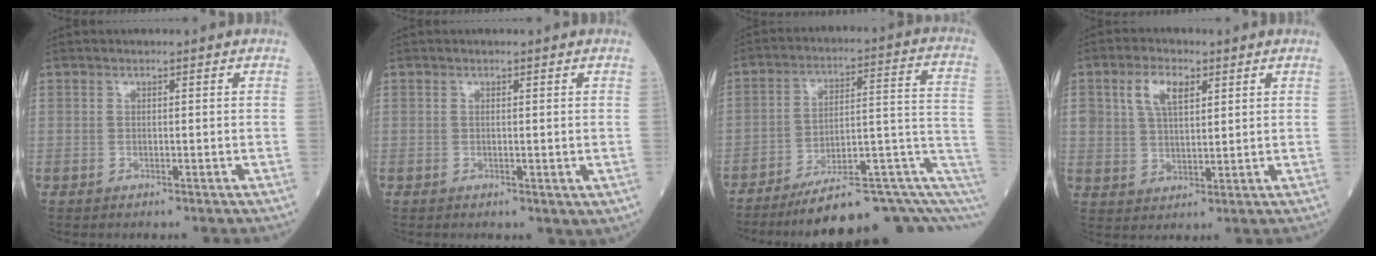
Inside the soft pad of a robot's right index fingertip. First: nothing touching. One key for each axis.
{"total": 1.2, "fx": 0.2, "fy": 0.7, "fz": 0.9, "tx": -0.013, "ty": -0.005, "tz": 0.008}
{"total": 19.6, "fx": -11.1, "fy": 3.1, "fz": 15.9, "tx": -0.154, "ty": 0.053, "tz": -0.161}
{"total": 6.1, "fx": 2.7, "fy": 3.0, "fz": 4.6, "tx": -0.094, "ty": 0.011, "tz": 0.056}